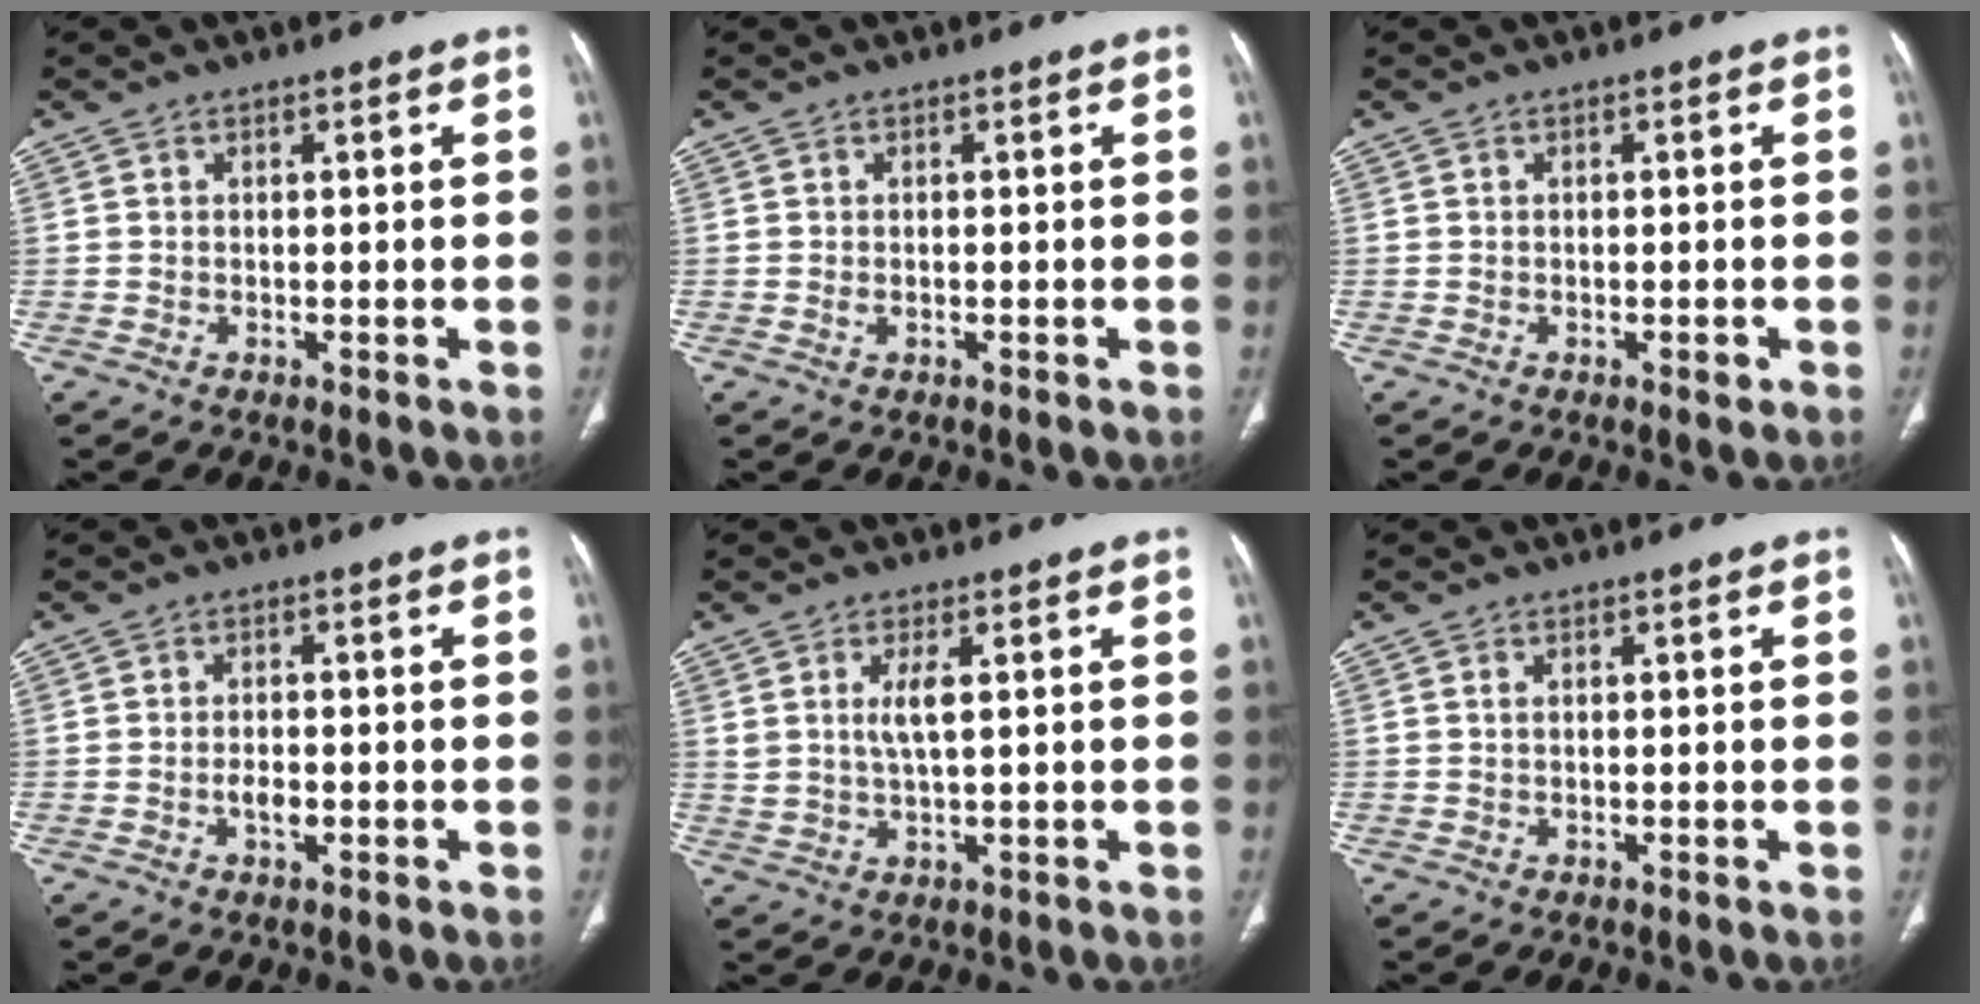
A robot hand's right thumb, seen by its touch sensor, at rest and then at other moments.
{"total": 0.6, "force": [-0.2, 0.2, 0.4], "torque": [-0.011, 0.001, -0.003]}
{"total": 1.0, "force": [-0.5, 0.4, 0.7], "torque": [-0.009, -0.002, -0.007]}
{"total": 2.4, "force": [-0.8, 1.3, 1.9], "torque": [-0.030, 0.003, -0.015]}
{"total": 4.1, "force": [1.2, 1.0, 3.8], "torque": [-0.080, -0.010, 0.029]}
{"total": 0.5, "force": [0.2, 0.3, 0.4], "torque": [-0.010, 0.003, 0.004]}